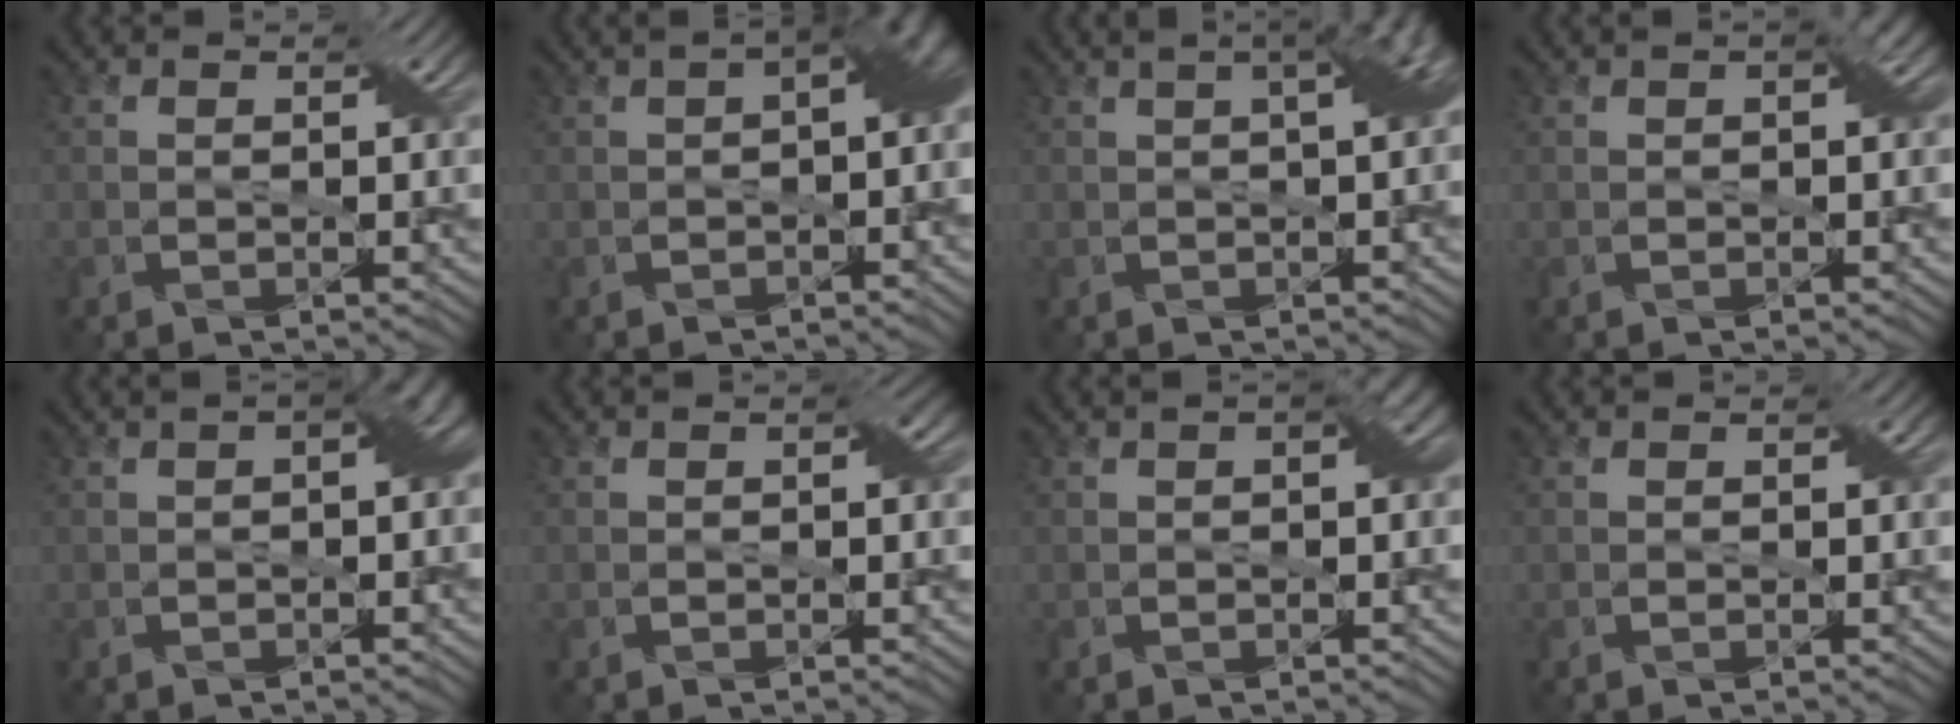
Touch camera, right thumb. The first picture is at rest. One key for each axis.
{"total": 6.6, "fx": 0.1, "fy": 3.1, "fz": 5.9, "tx": -0.066, "ty": 0.007, "tz": 0.005}
{"total": 5.7, "fx": 1.4, "fy": 1.9, "fz": 5.2, "tx": -0.050, "ty": 0.030, "tz": 0.007}
{"total": 2.0, "fx": 0.4, "fy": 0.4, "fz": 1.9, "tx": -0.027, "ty": 0.013, "tz": 0.004}
{"total": 4.3, "fx": 0.2, "fy": 2.1, "fz": 3.7, "tx": -0.045, "ty": 0.008, "tz": 0.006}
{"total": 1.1, "fx": 0.0, "fy": 0.5, "fz": 1.0, "tx": -0.012, "ty": 0.003, "tz": 0.001}
{"total": 2.4, "fx": 0.3, "fy": 0.8, "fz": 2.3, "tx": -0.031, "ty": 0.013, "tz": 0.004}
{"total": 0.0}